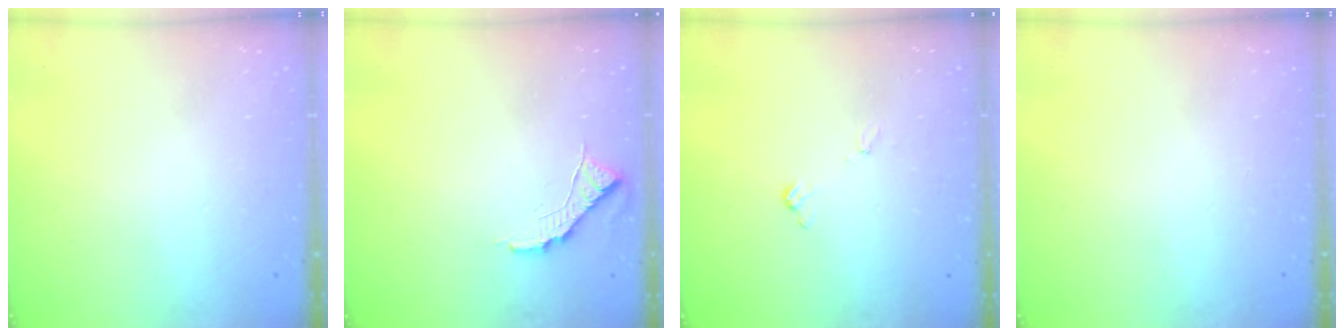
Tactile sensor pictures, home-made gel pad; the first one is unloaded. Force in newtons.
{"total": 6.7, "press": 6.7, "slide": 0.6}
{"total": 4.8, "press": 4.8, "slide": 0.5}
{"total": 0.0}